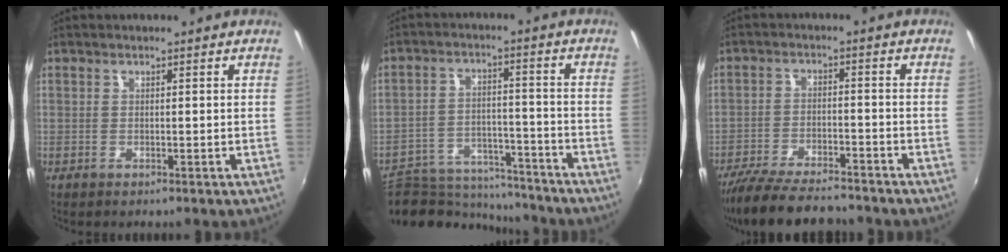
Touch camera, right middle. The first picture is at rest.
{"total": 15.0, "force": [-13.4, 5.5, 3.7], "torque": [-0.094, 0.013, -0.200]}
{"total": 14.9, "force": [-12.9, 3.2, 6.6], "torque": [-0.145, -0.024, -0.214]}